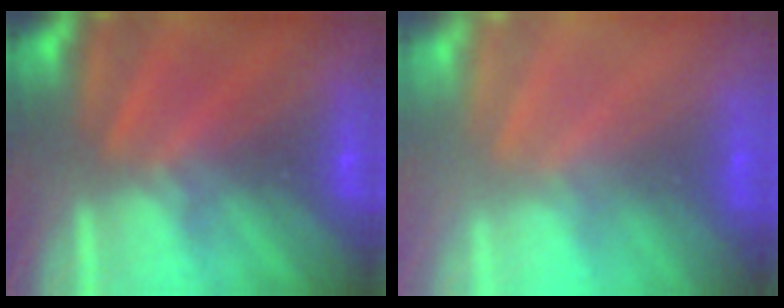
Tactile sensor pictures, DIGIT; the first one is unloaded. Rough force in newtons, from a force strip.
{"total": 9.6}